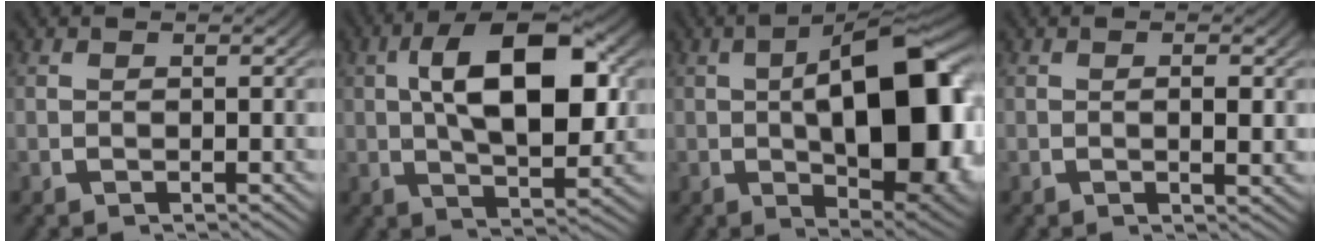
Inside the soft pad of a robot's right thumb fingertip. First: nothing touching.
{"total": 11.5, "force": [0.7, 5.7, 10.0], "torque": [-0.180, -0.013, 0.018]}
{"total": 18.3, "force": [-1.8, 8.8, 15.9], "torque": [-0.243, -0.043, -0.004]}
{"total": 1.4, "force": [-0.2, 0.4, 1.3], "torque": [-0.021, -0.004, -0.006]}